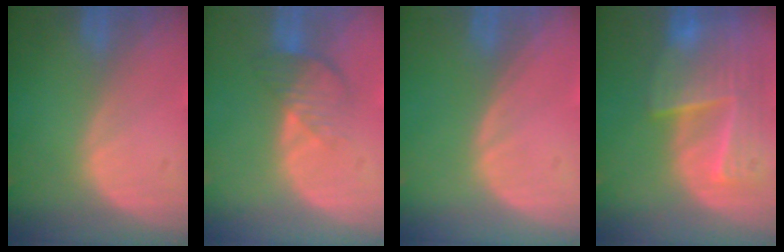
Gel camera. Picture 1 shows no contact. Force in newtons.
{"total": 4.5, "press": 3.9, "slide": 2.3}
{"total": 0.0}
{"total": 9.3, "press": 8.3, "slide": 4.2}